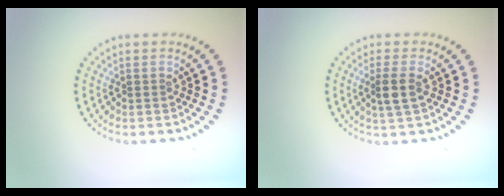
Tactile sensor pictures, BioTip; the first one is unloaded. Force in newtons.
{"total": 2.2, "press": 2.0, "slide": 1.0}